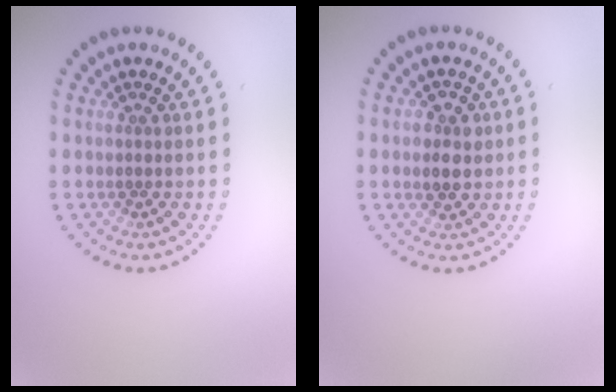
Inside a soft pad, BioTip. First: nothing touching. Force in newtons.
{"total": 2.5, "press": 2.5, "slide": 0.4}